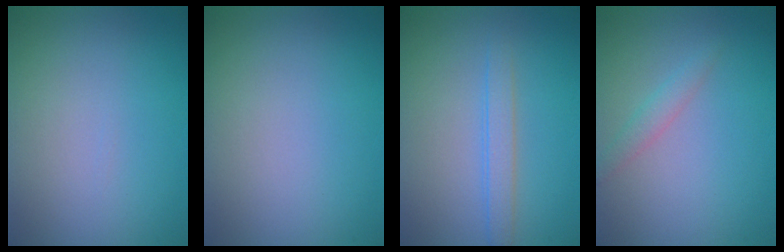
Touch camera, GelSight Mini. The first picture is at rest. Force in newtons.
{"total": 0.0}
{"total": 1.8, "press": 1.8, "slide": 0.0}
{"total": 1.3, "press": 1.3, "slide": 0.0}